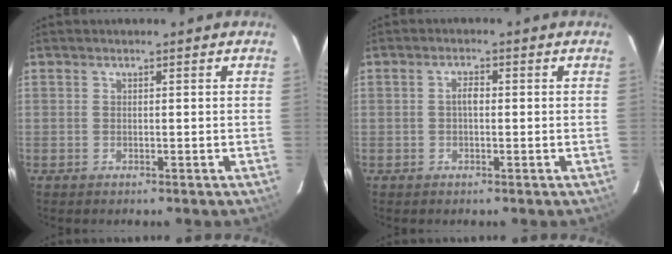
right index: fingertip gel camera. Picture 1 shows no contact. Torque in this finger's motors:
{"motor_torque": [0.18, -0.07, 0.13, 0.05]}